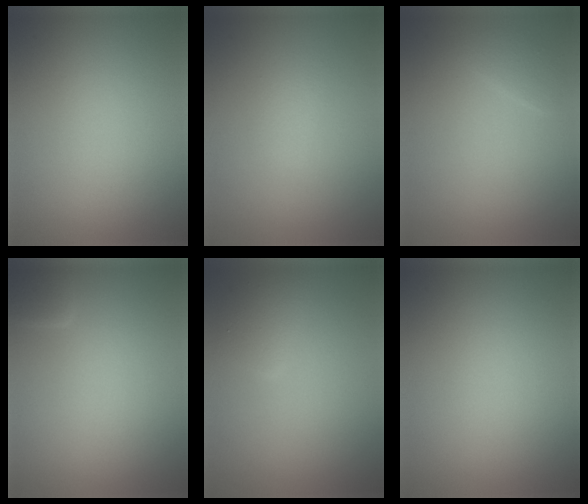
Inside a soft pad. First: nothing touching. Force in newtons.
{"total": 0.9, "press": 0.9, "slide": 0.0}
{"total": 1.1, "press": 1.1, "slide": 0.1}
{"total": 1.3, "press": 1.3, "slide": 0.2}
{"total": 1.7, "press": 1.7, "slide": 0.0}
{"total": 0.0}